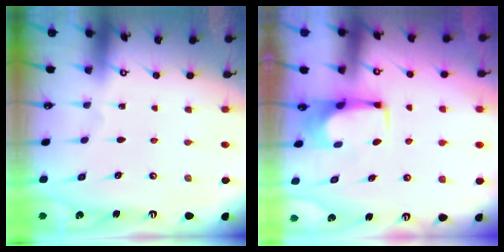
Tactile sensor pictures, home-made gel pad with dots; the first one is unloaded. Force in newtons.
{"total": 0.8, "press": 0.8, "slide": 0.3}